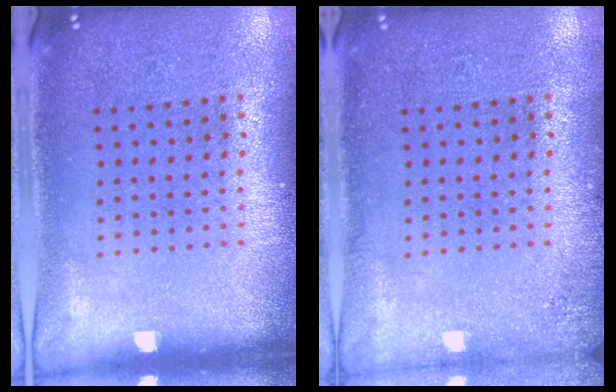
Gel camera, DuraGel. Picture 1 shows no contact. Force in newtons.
{"total": 1.4, "press": 1.4, "slide": 0.2}